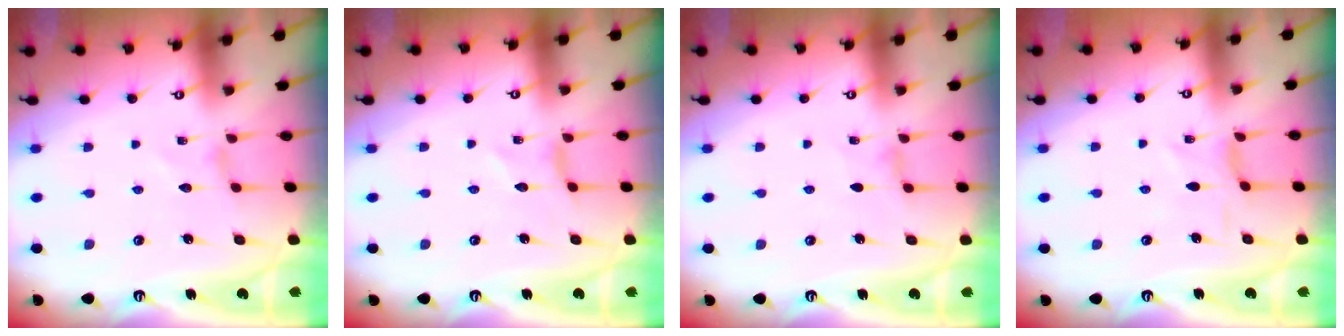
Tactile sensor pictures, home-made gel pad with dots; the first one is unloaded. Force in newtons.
{"total": 0.0}
{"total": 1.4, "press": 1.3, "slide": 0.4}
{"total": 1.1, "press": 1.0, "slide": 0.5}